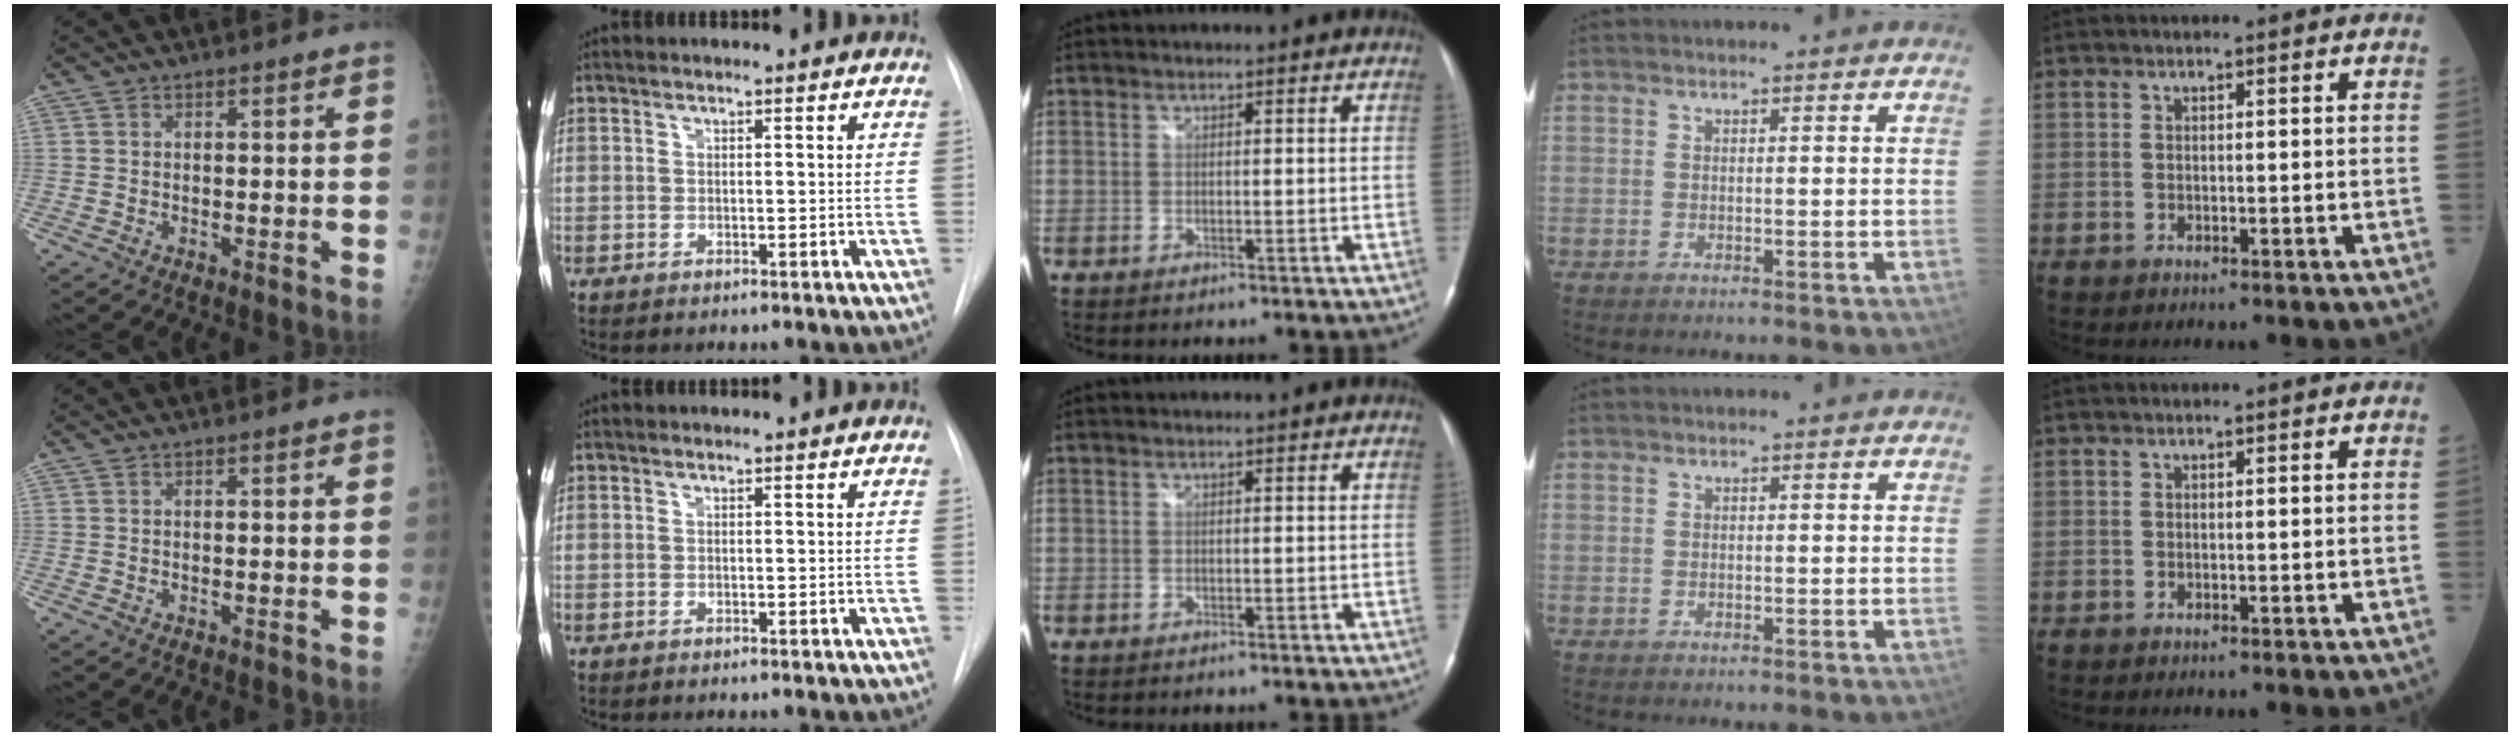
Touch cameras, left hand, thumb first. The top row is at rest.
{}